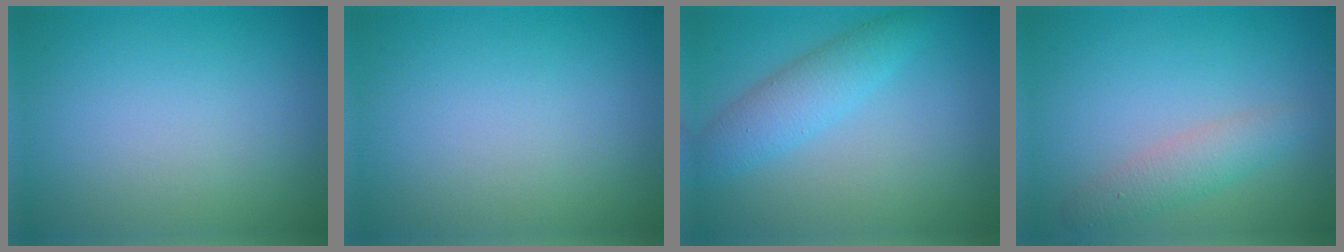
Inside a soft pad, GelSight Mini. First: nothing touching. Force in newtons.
{"total": 0.0}
{"total": 3.2, "press": 3.2, "slide": 0.0}
{"total": 2.6, "press": 2.6, "slide": 0.2}